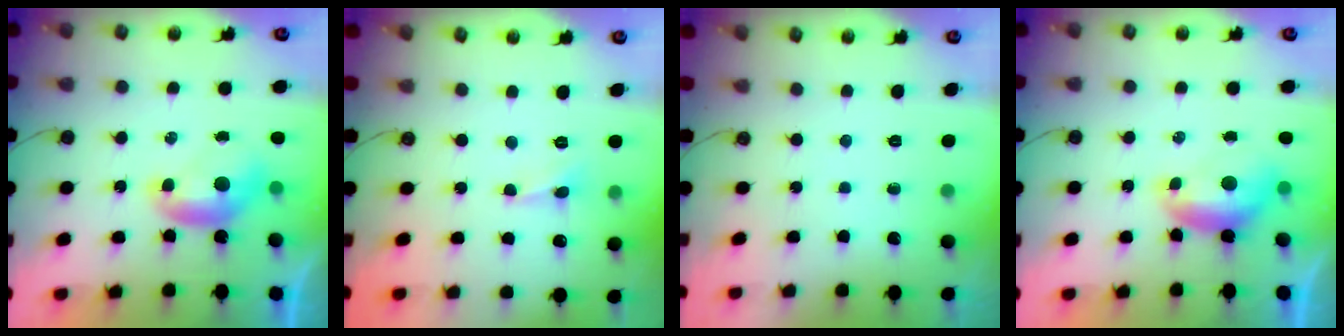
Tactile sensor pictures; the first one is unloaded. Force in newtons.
{"total": 1.3, "press": 1.2, "slide": 0.5}
{"total": 0.0}
{"total": 0.0}